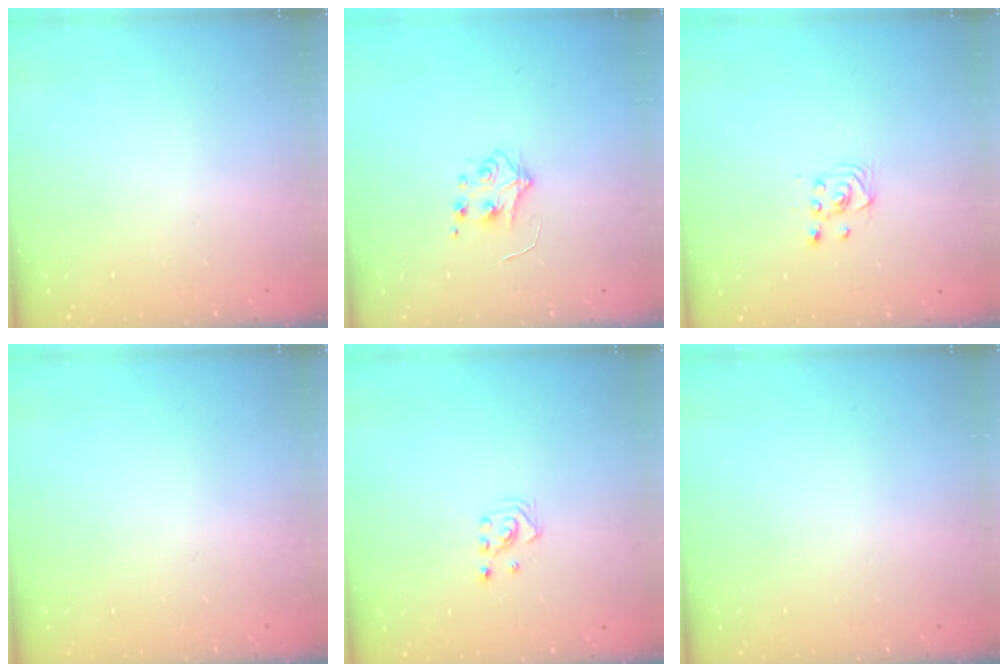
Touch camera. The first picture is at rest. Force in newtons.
{"total": 4.9, "press": 4.8, "slide": 0.5}
{"total": 2.5, "press": 2.2, "slide": 1.1}
{"total": 0.0}
{"total": 2.6, "press": 2.6, "slide": 0.3}
{"total": 0.0}